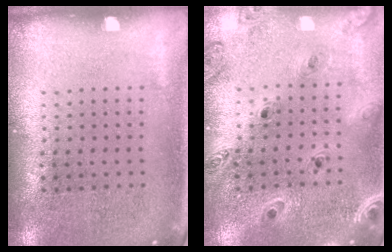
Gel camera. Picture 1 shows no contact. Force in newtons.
{"total": 1.3, "press": 1.3, "slide": 0.1}